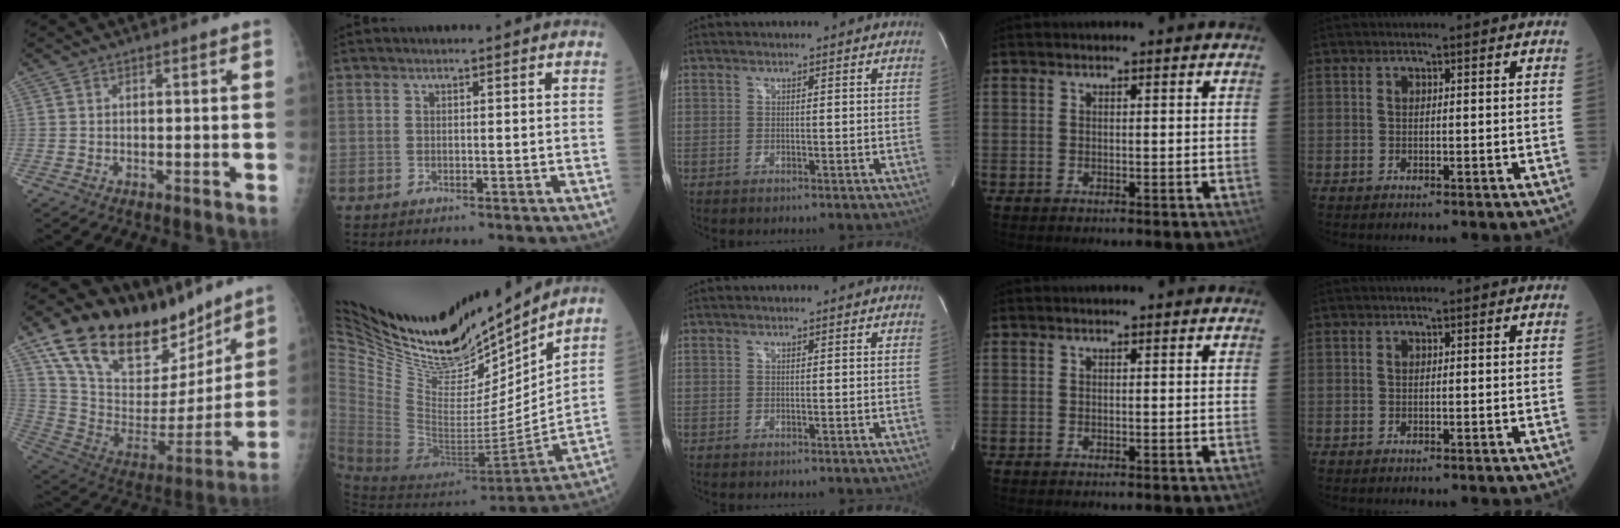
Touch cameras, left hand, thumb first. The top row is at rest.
{"thumb": {"total": 29.1, "force": [20.9, 13.3, 15.4], "torque": [-0.223, -0.062, 0.349]}, "index": {"total": 28.5, "force": [25.3, 7.2, 10.9], "torque": [-0.236, -0.053, 0.428]}}